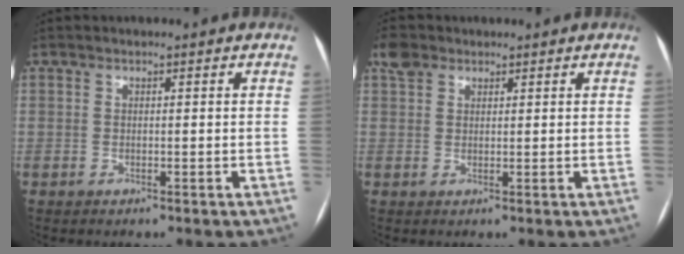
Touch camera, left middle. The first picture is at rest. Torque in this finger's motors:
{"motor_torque": [0.33, -0.30, 0.02, 0.00]}